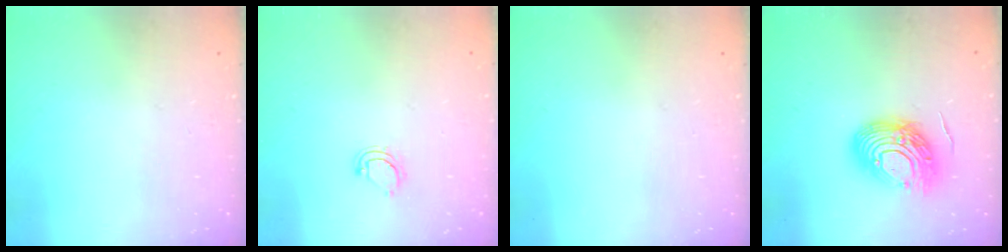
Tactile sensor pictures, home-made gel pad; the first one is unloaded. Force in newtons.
{"total": 4.2, "press": 4.2, "slide": 0.4}
{"total": 0.0}
{"total": 14.4, "press": 14.2, "slide": 2.0}